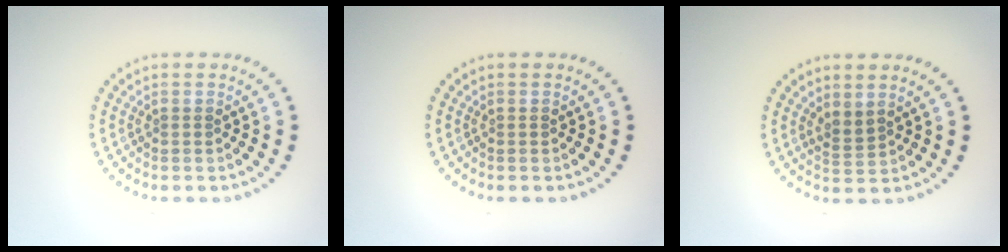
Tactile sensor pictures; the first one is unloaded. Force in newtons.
{"total": 0.0}
{"total": 1.7, "press": 1.3, "slide": 1.1}